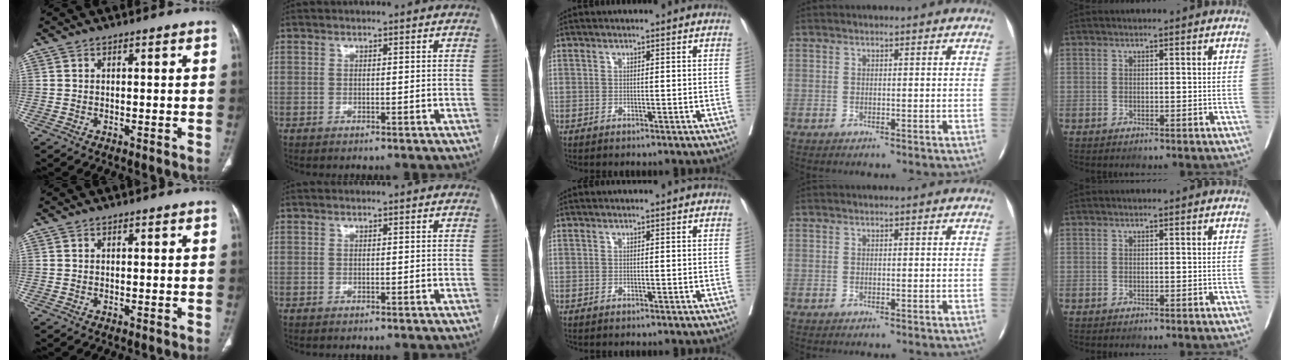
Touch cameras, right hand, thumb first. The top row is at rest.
{}